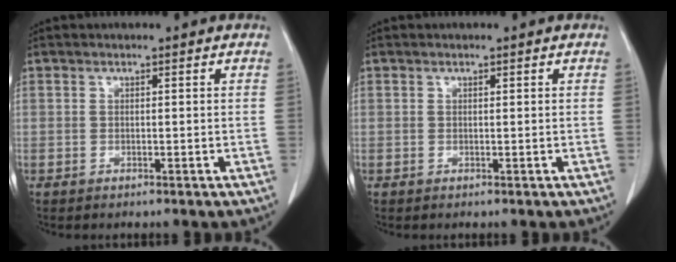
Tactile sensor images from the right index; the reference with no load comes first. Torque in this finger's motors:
{"motor_torque": [-0.09, 0.08, 0.01, -0.01]}